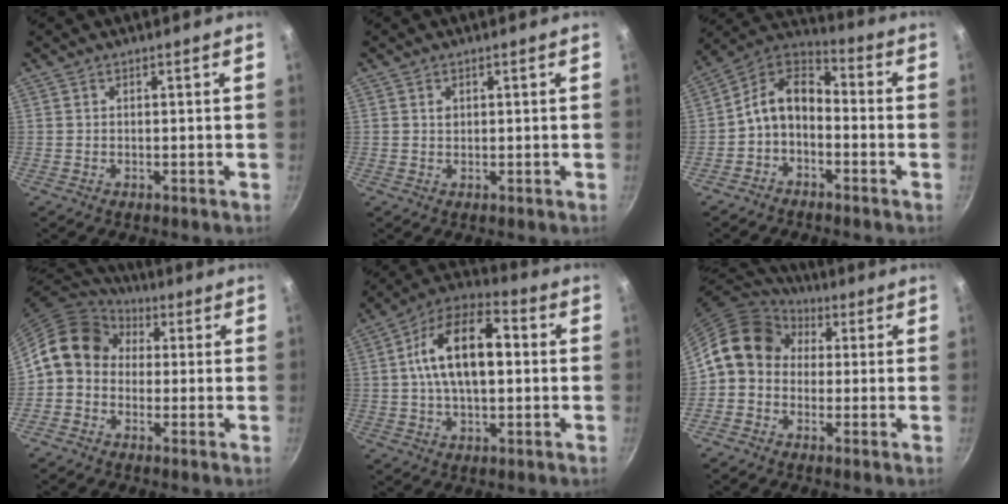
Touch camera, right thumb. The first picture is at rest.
{"total": 1.0, "force": [0.3, 0.8, 0.5], "torque": [-0.002, -0.002, 0.005]}
{"total": 10.0, "force": [-2.1, 6.8, 7.0], "torque": [-0.107, 0.056, -0.056]}
{"total": 11.4, "force": [0.0, 9.6, 6.3], "torque": [-0.105, 0.036, -0.018]}
{"total": 16.5, "force": [2.0, 8.6, 13.9], "torque": [-0.234, 0.029, 0.024]}
{"total": 12.0, "force": [0.4, 10.0, 6.7], "torque": [-0.111, 0.037, -0.008]}